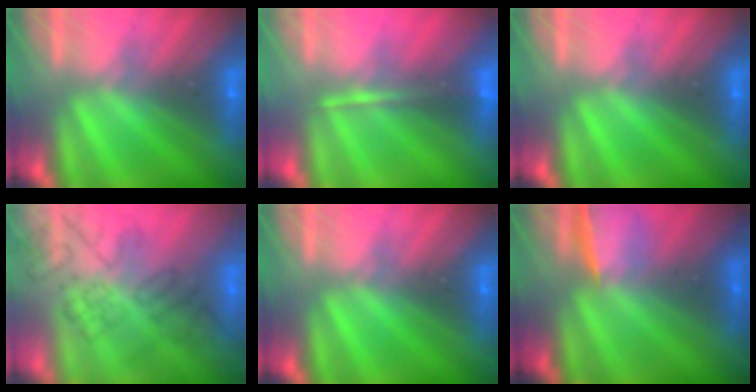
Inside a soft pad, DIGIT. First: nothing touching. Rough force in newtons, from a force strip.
{"total": 1.6}
{"total": 0.0}
{"total": 4.5}
{"total": 0.0}
{"total": 1.5}